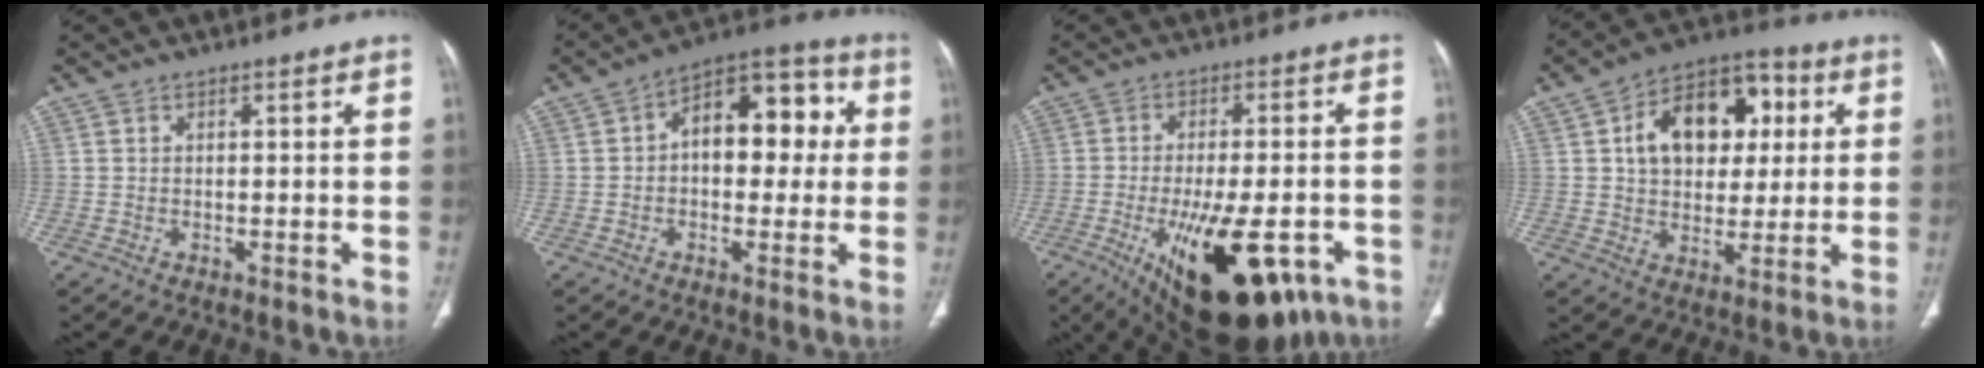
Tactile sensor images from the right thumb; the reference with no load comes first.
{"total": 14.4, "force": [1.8, 8.6, 11.4], "torque": [-0.114, 0.038, 0.017]}
{"total": 22.0, "force": [-9.7, 9.3, 17.4], "torque": [-0.233, 0.001, -0.126]}
{"total": 16.9, "force": [3.9, 11.6, 11.7], "torque": [-0.137, 0.013, 0.059]}